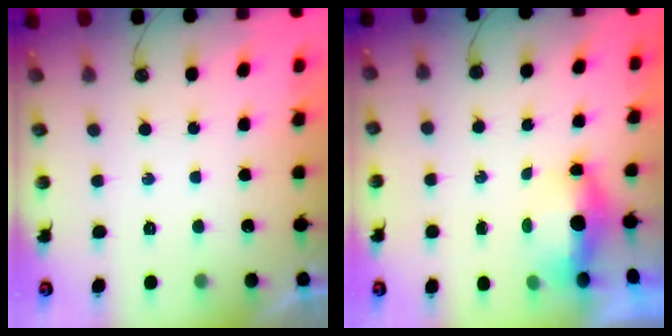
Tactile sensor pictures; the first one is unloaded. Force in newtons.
{"total": 5.2, "press": 4.9, "slide": 1.5}